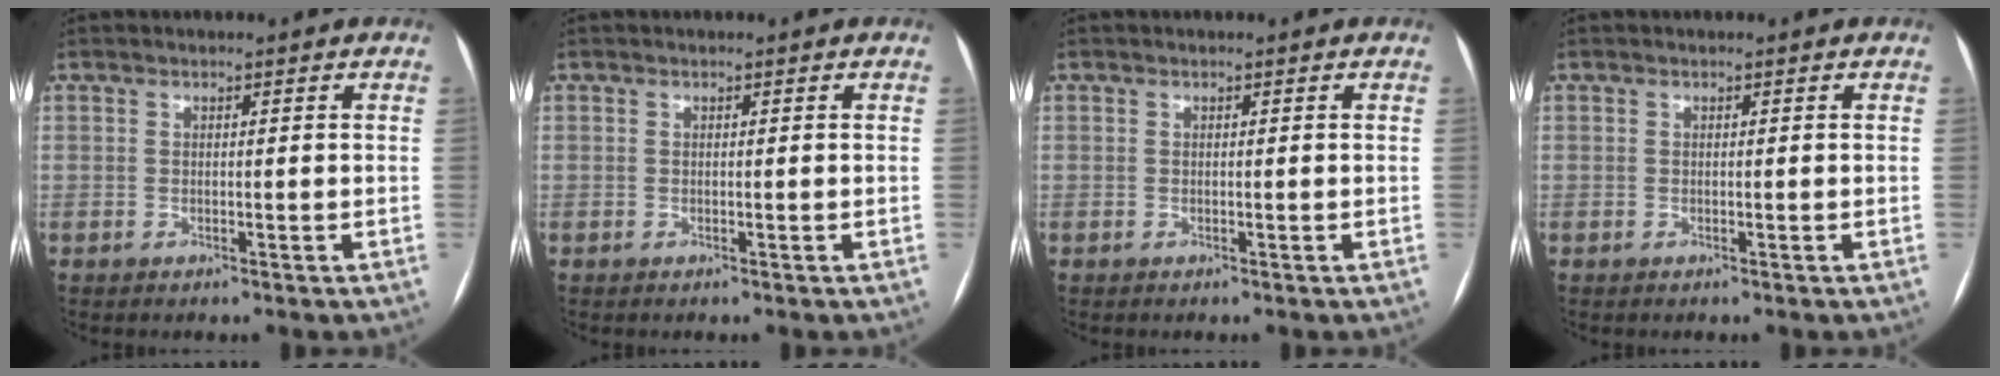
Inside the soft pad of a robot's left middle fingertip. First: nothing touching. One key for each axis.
{"total": 0.0}
{"total": 0.0}
{"total": 0.0}